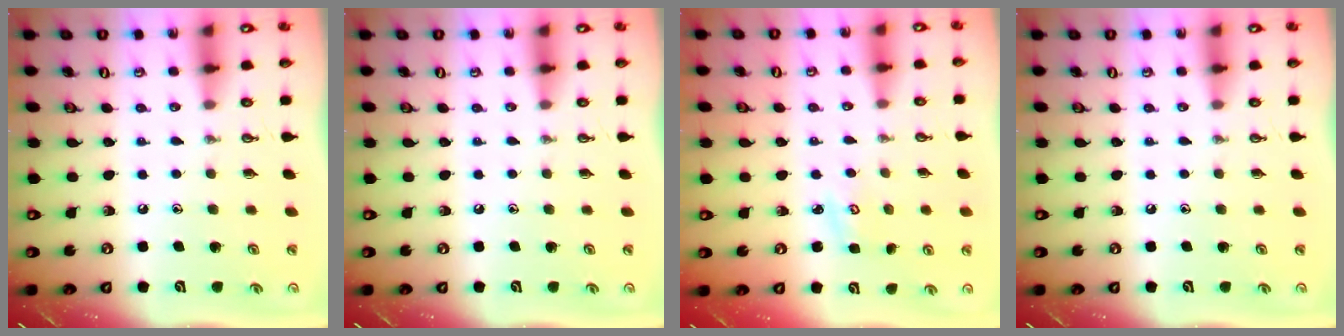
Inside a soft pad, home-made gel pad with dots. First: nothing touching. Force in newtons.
{"total": 0.0}
{"total": 2.8, "press": 2.8, "slide": 0.2}
{"total": 0.0}